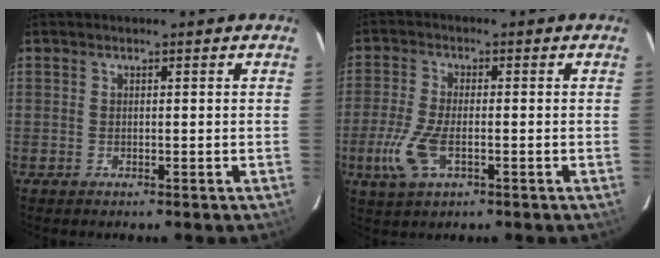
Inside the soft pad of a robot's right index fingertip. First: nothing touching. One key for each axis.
{"total": 7.8, "fx": -2.8, "fy": 3.3, "fz": 6.5, "tx": -0.152, "ty": -0.009, "tz": -0.054}